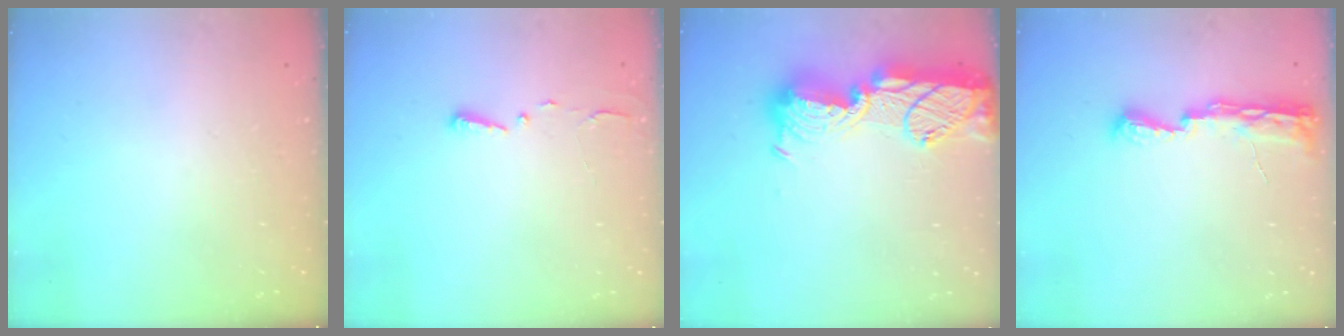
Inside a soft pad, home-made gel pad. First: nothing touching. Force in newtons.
{"total": 2.7, "press": 2.7, "slide": 0.4}
{"total": 19.3, "press": 19.2, "slide": 1.1}
{"total": 10.6, "press": 9.1, "slide": 5.5}